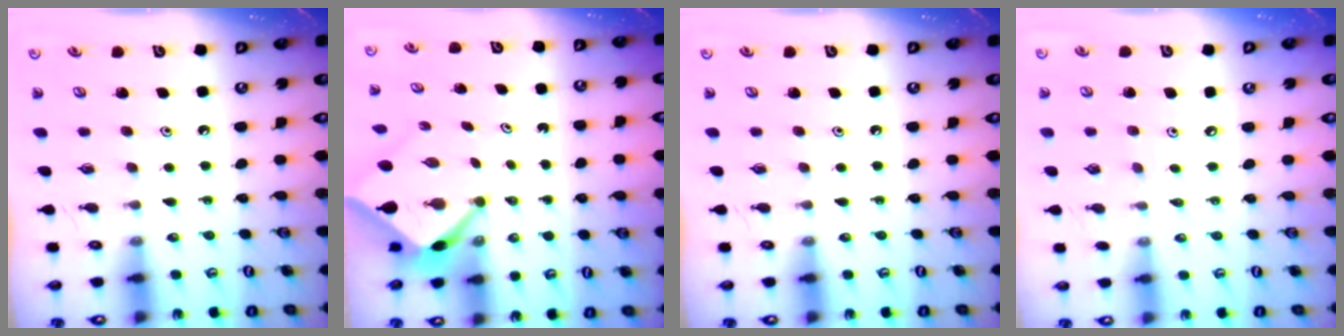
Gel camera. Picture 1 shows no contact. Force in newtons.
{"total": 3.6, "press": 3.6, "slide": 0.2}
{"total": 0.0}
{"total": 4.0, "press": 3.9, "slide": 0.6}